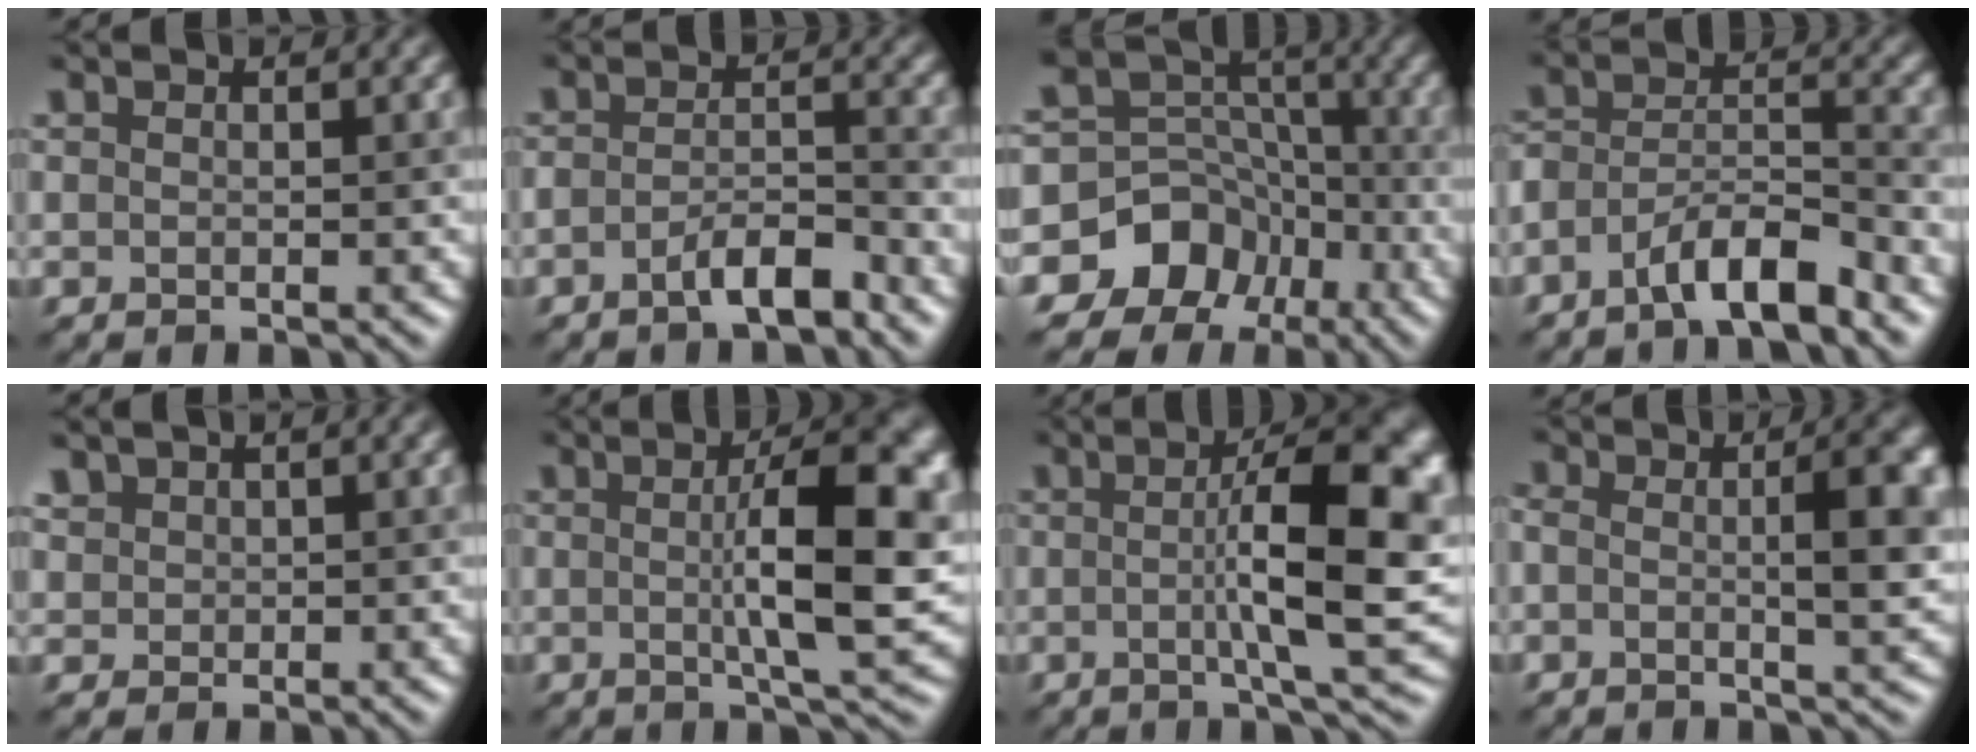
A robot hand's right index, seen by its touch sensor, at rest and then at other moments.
{"total": 3.2, "force": [-2.4, 0.6, 2.1], "torque": [-0.039, 0.018, -0.039]}
{"total": 8.7, "force": [-4.9, 7.0, 1.6], "torque": [-0.030, 0.029, -0.080]}
{"total": 5.4, "force": [-4.2, 1.3, 3.2], "torque": [-0.055, 0.021, -0.067]}
{"total": 1.1, "force": [0.7, 0.6, -0.6], "torque": [0.011, 0.011, 0.021]}
{"total": 9.0, "force": [0.5, 1.8, 8.8], "torque": [-0.122, 0.014, 0.016]}
{"total": 10.4, "force": [0.0, 2.1, 10.2], "torque": [-0.132, 0.024, 0.003]}
{"total": 5.5, "force": [-0.2, 1.6, 5.3], "torque": [-0.076, 0.018, -0.004]}